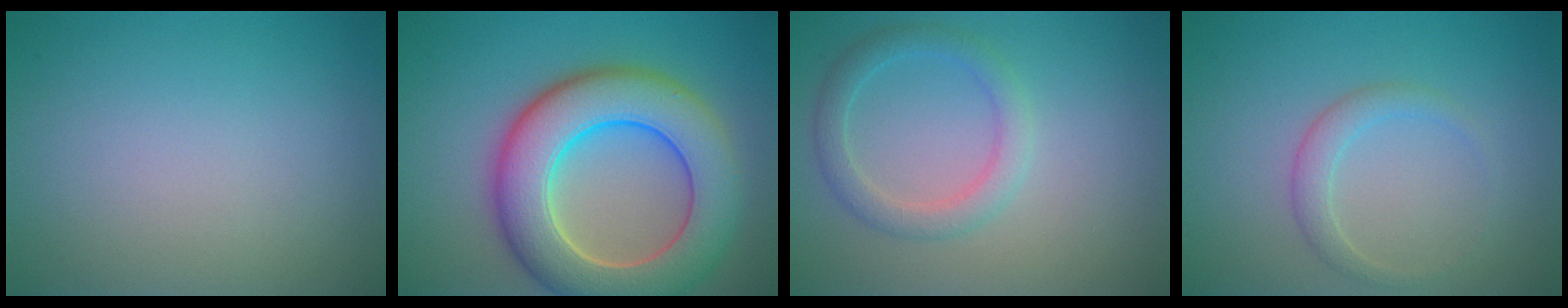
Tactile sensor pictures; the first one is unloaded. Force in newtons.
{"total": 10.3, "press": 10.3, "slide": 0.9}
{"total": 2.5, "press": 2.5, "slide": 0.0}
{"total": 1.9, "press": 1.9, "slide": 0.0}